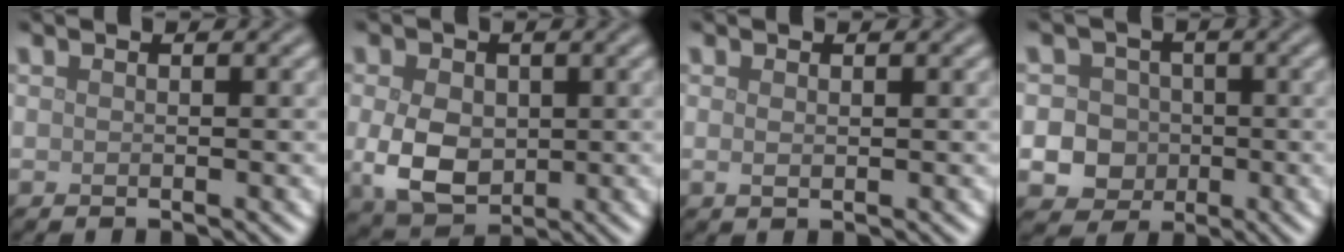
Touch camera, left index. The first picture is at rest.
{"total": 5.6, "force": [-0.3, 4.0, 3.9], "torque": [-0.085, -0.007, -0.003]}
{"total": 0.7, "force": [0.2, 0.3, 0.6], "torque": [-0.011, 0.000, 0.005]}
{"total": 7.8, "force": [-1.6, 7.3, 2.2], "torque": [-0.023, 0.000, -0.062]}